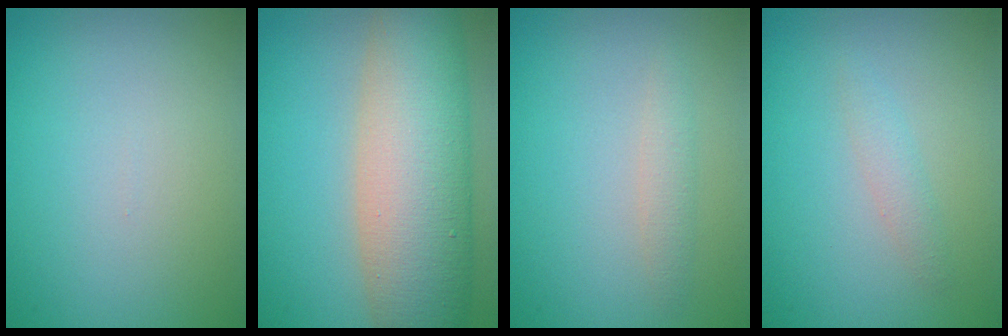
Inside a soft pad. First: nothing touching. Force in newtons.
{"total": 11.6, "press": 11.6, "slide": 0.6}
{"total": 1.4, "press": 1.4, "slide": 0.1}
{"total": 1.2, "press": 1.2, "slide": 0.1}